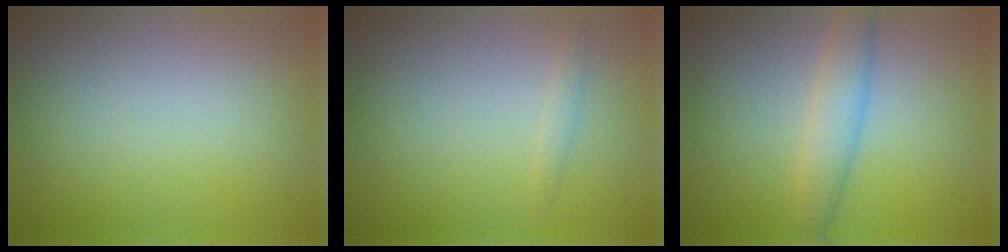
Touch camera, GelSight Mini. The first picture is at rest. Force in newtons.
{"total": 0.7, "press": 0.7, "slide": 0.0}
{"total": 2.9, "press": 2.9, "slide": 0.2}